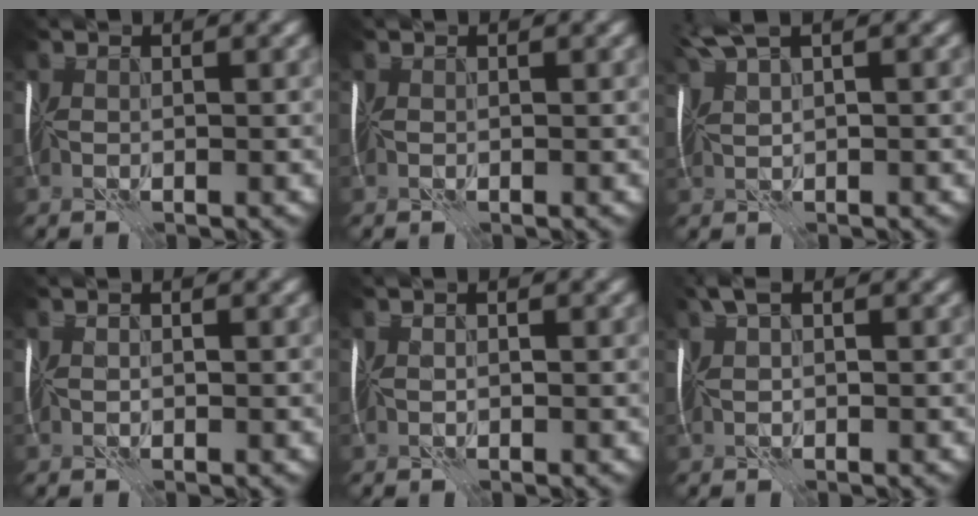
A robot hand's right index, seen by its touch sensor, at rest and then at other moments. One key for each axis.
{"total": 0.0}
{"total": 4.7, "fx": 2.6, "fy": 1.3, "fz": 3.7, "tx": -0.082, "ty": 0.014, "tz": 0.052}
{"total": 0.6, "fx": -0.3, "fy": 0.3, "fz": 0.3, "tx": 0.004, "ty": 0.010, "tz": -0.005}
{"total": 0.9, "fx": -0.2, "fy": 0.6, "fz": 0.6, "tx": 0.005, "ty": 0.012, "tz": -0.008}
{"total": 1.4, "fx": 0.1, "fy": 0.7, "fz": 1.3, "tx": -0.030, "ty": 0.002, "tz": 0.010}